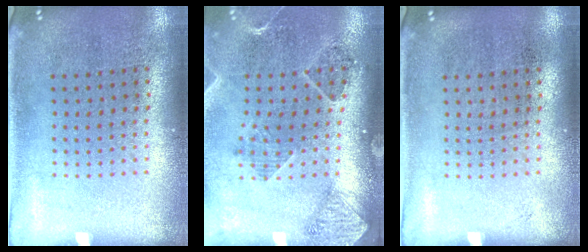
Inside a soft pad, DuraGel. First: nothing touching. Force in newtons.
{"total": 1.5, "press": 1.5, "slide": 0.3}
{"total": 0.0}